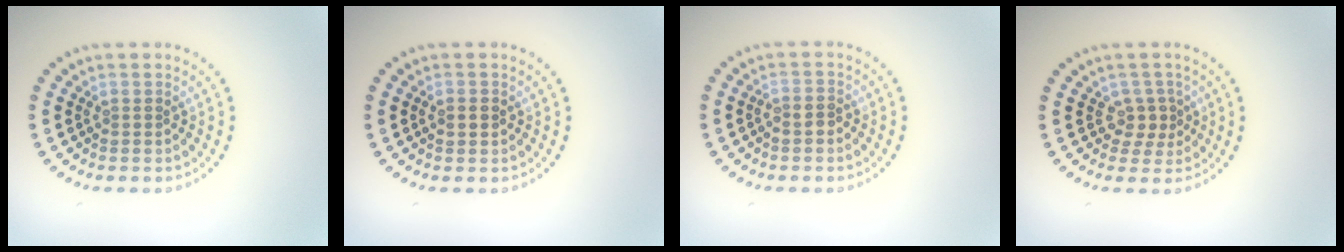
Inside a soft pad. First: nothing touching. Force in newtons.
{"total": 1.8, "press": 1.8, "slide": 0.1}
{"total": 1.1, "press": 0.9, "slide": 0.7}
{"total": 1.8, "press": 1.4, "slide": 1.0}